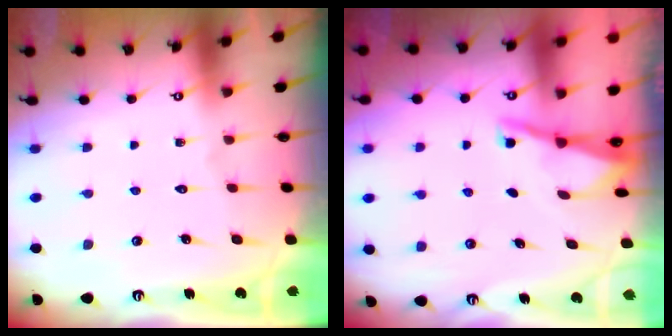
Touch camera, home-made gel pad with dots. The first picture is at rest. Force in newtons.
{"total": 2.9, "press": 2.8, "slide": 0.3}